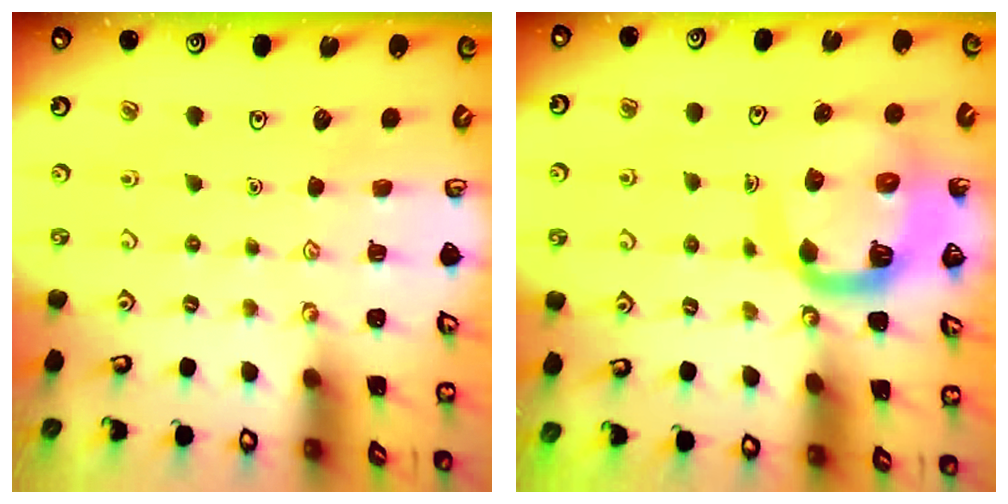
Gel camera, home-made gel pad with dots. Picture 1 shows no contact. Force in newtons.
{"total": 11.3, "press": 11.2, "slide": 1.3}